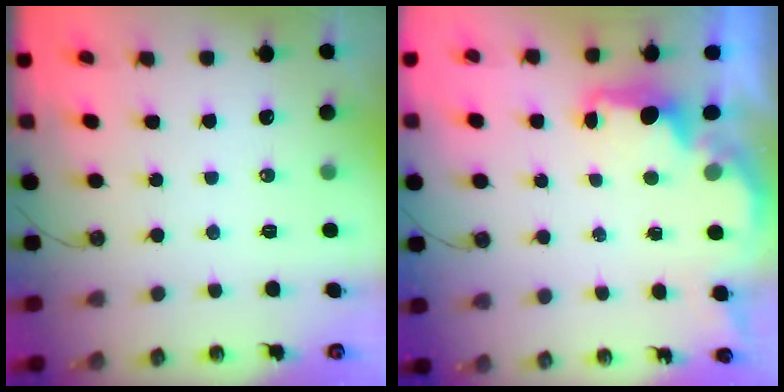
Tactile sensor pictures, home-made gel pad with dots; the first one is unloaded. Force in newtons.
{"total": 2.0, "press": 1.8, "slide": 0.7}